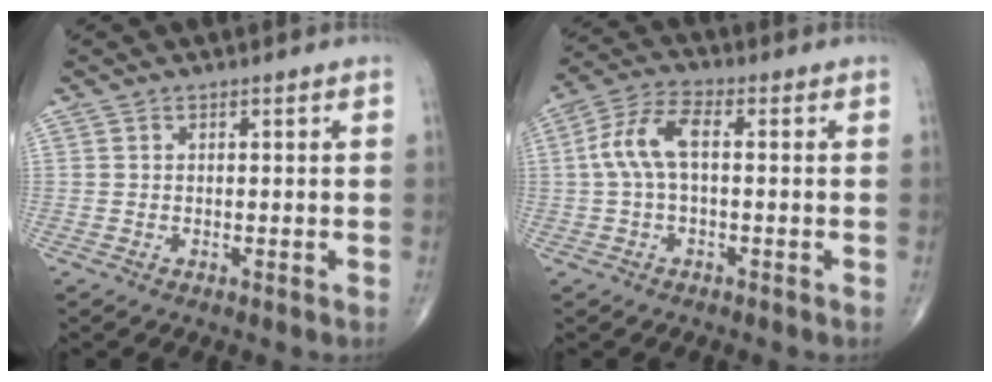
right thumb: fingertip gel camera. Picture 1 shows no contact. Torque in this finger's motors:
{"motor_torque": [0.14, 0.10, 0.90, 0.03, 0.25]}